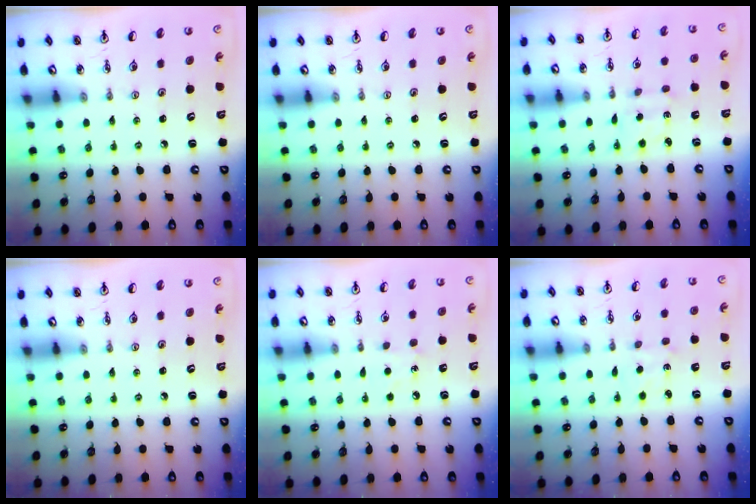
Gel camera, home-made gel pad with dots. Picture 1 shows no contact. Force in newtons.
{"total": 0.0}
{"total": 1.7, "press": 1.5, "slide": 0.8}
{"total": 0.0}
{"total": 6.2, "press": 6.1, "slide": 0.7}
{"total": 2.7, "press": 2.7, "slide": 0.4}